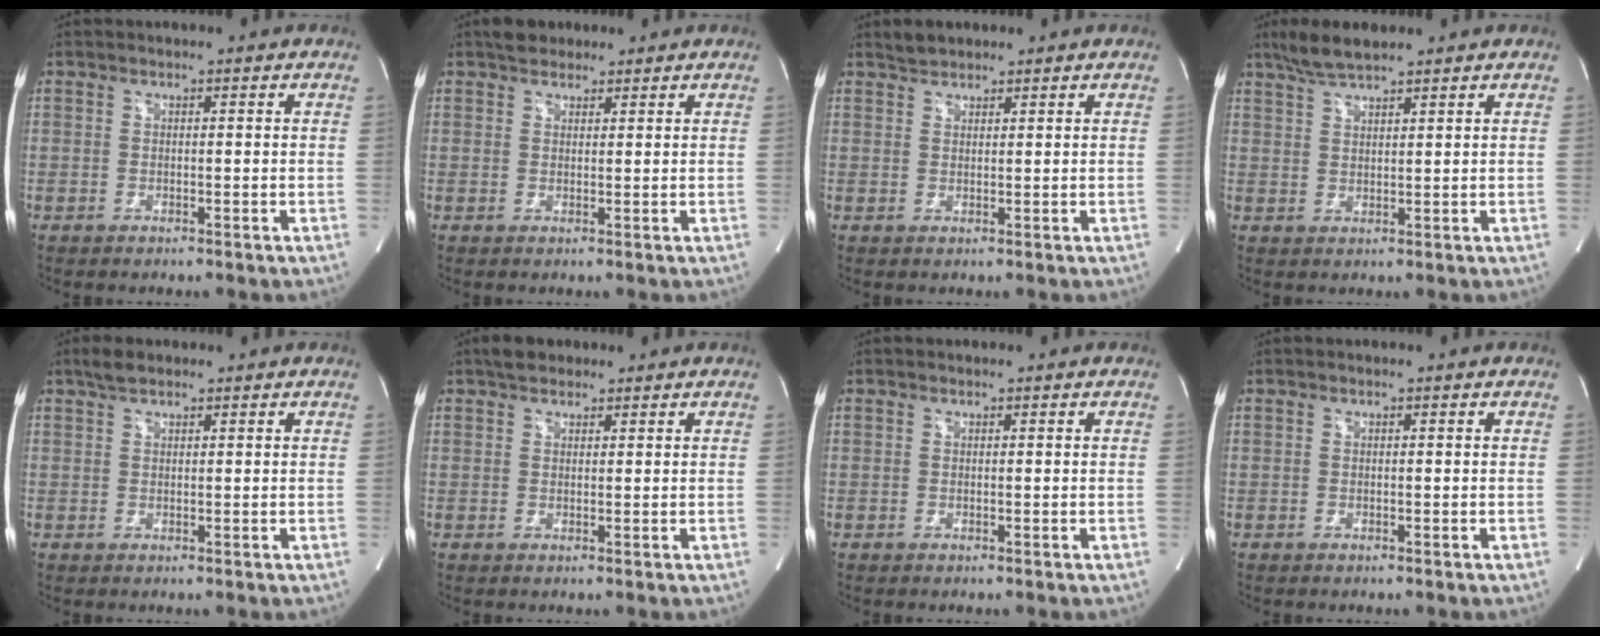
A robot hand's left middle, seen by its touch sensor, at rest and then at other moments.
{"total": 3.1, "force": [2.4, 1.7, 0.9], "torque": [-0.018, 0.016, 0.038]}
{"total": 2.1, "force": [1.9, 0.8, 0.4], "torque": [-0.014, 0.006, 0.035]}
{"total": 5.1, "force": [4.3, 0.6, 2.7], "torque": [-0.064, 0.013, 0.084]}
{"total": 2.2, "force": [1.8, 0.8, 1.1], "torque": [-0.028, 0.010, 0.034]}
{"total": 3.0, "force": [2.3, 1.6, 1.1], "torque": [-0.025, 0.017, 0.036]}
{"total": 0.0}
{"total": 0.0}